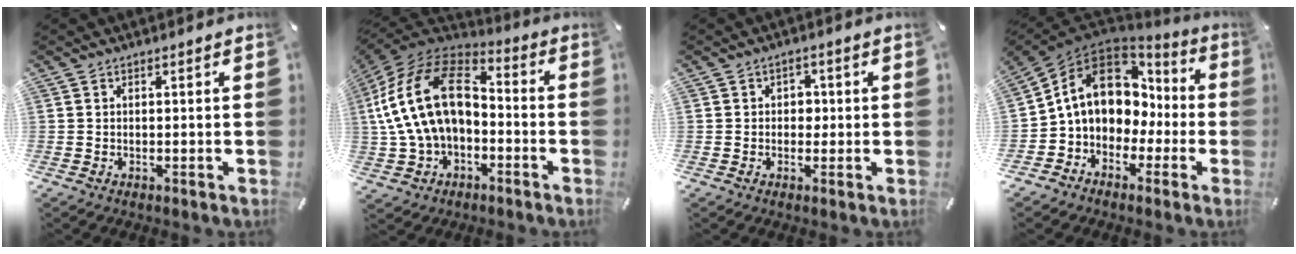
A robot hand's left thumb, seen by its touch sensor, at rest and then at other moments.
{"total": 21.0, "force": [0.6, 14.4, 15.3], "torque": [-0.333, 0.030, 0.009]}
{"total": 2.5, "force": [-0.3, 2.1, 1.2], "torque": [-0.010, 0.001, -0.014]}
{"total": 13.9, "force": [1.9, 11.5, 7.6], "torque": [-0.150, -0.001, 0.039]}